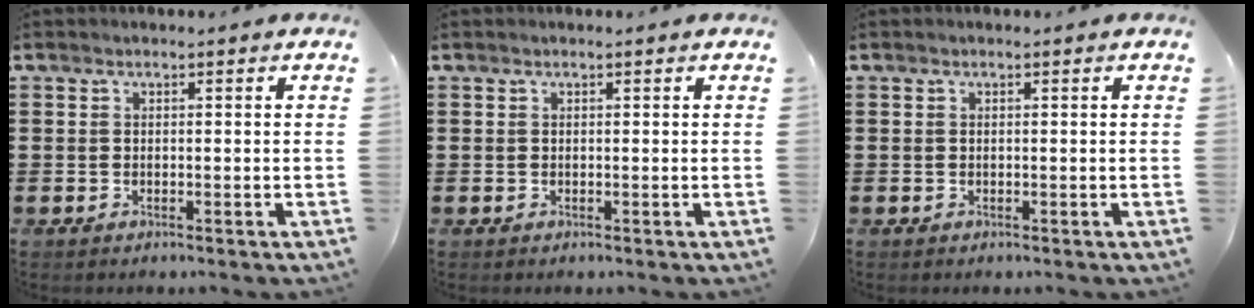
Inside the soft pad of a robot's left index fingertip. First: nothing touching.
{"total": 0.0}
{"total": 0.0}